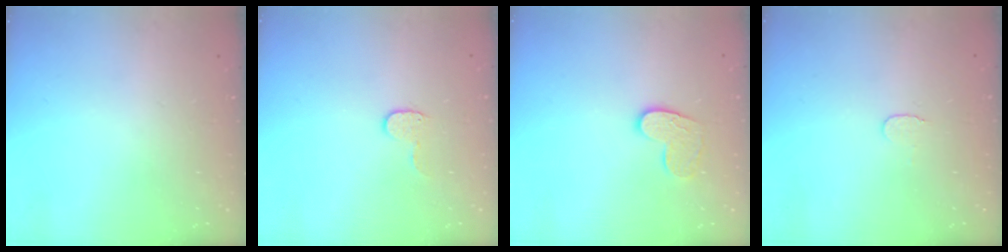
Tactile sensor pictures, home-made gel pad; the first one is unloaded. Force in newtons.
{"total": 4.6, "press": 4.6, "slide": 0.4}
{"total": 9.5, "press": 9.5, "slide": 0.6}
{"total": 3.5, "press": 3.5, "slide": 0.4}